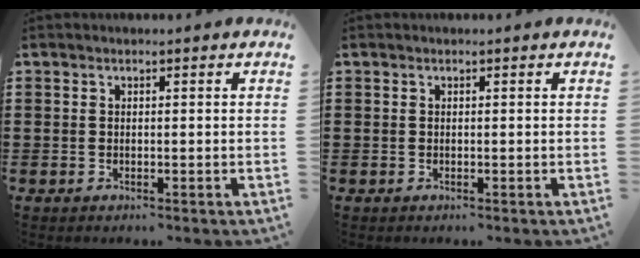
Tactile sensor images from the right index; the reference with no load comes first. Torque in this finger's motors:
{"motor_torque": [0.00, 0.00, 0.00, 0.00]}